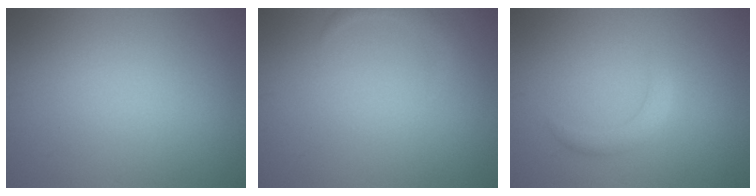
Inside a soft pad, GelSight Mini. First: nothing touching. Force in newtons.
{"total": 1.3, "press": 1.3, "slide": 0.1}
{"total": 1.5, "press": 1.5, "slide": 0.1}